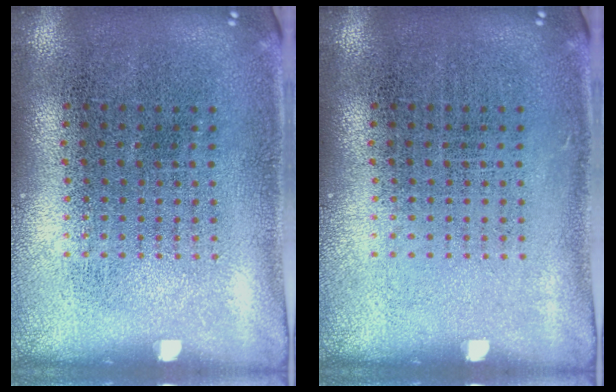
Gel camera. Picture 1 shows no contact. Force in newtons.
{"total": 0.0}